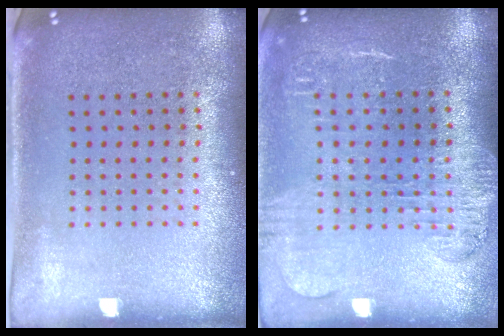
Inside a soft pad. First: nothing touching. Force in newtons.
{"total": 1.7, "press": 1.5, "slide": 0.8}